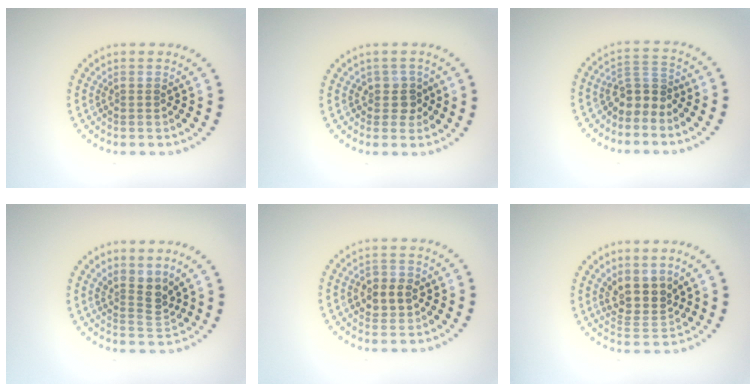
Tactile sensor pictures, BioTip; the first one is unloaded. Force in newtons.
{"total": 1.8, "press": 1.6, "slide": 0.9}
{"total": 2.8, "press": 2.0, "slide": 1.9}
{"total": 2.7, "press": 2.0, "slide": 1.8}
{"total": 2.8, "press": 2.8, "slide": 0.4}
{"total": 3.4, "press": 2.8, "slide": 2.0}